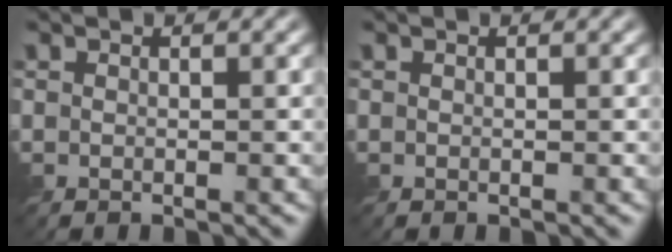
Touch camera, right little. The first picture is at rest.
{"total": 0.0}